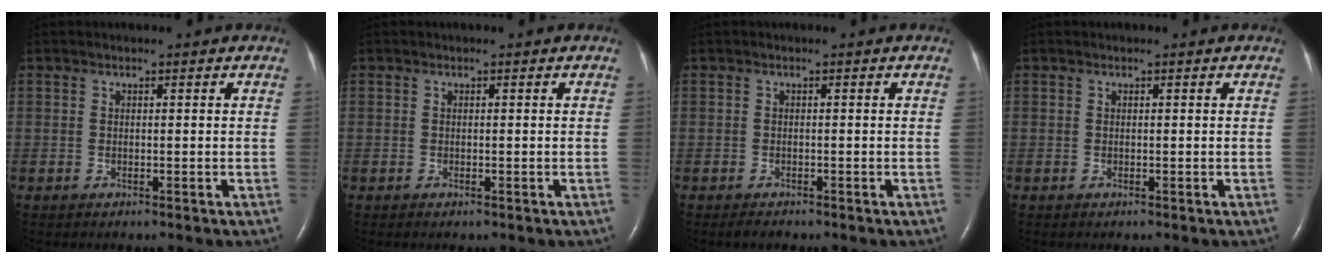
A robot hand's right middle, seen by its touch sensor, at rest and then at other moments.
{"total": 0.0}
{"total": 0.9, "force": [-0.8, 0.2, 0.4], "torque": [-0.014, -0.003, -0.011]}
{"total": 0.0}